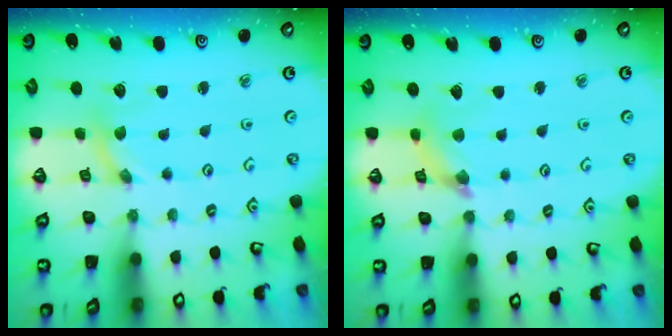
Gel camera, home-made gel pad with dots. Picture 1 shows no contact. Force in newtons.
{"total": 3.9, "press": 3.9, "slide": 0.4}